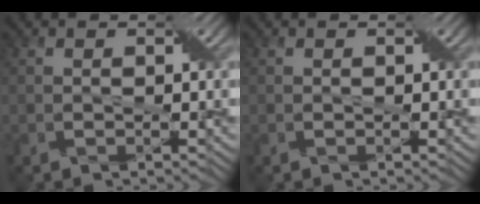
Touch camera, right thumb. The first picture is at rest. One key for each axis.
{"total": 0.0}